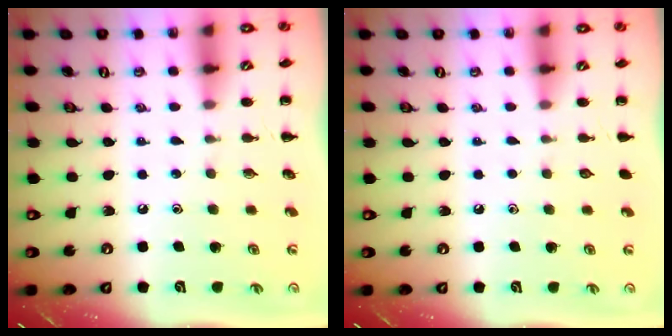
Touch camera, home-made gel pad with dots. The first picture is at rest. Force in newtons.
{"total": 0.0}